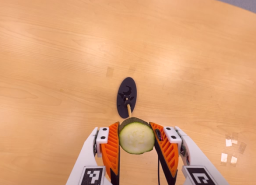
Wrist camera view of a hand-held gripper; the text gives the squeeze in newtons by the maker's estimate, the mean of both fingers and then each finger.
{"total": 11.7, "left": 11.6, "right": 11.7}